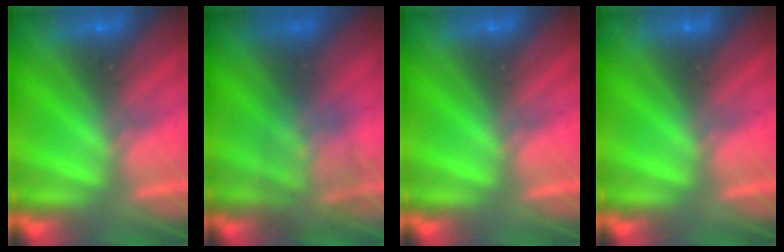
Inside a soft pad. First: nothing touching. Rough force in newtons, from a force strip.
{"total": 1.3}
{"total": 0.0}
{"total": 0.0}